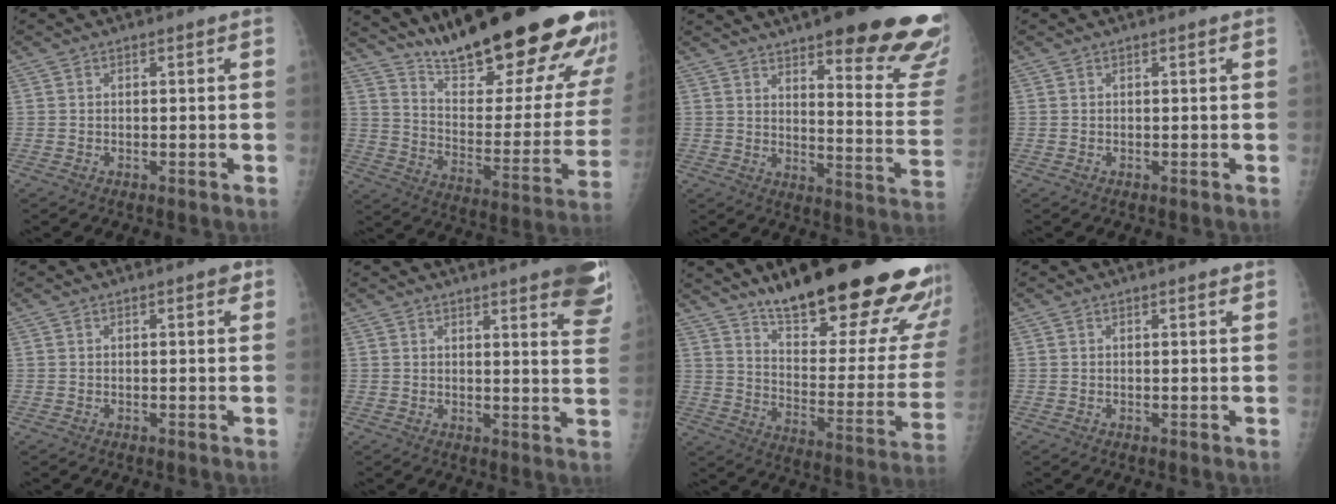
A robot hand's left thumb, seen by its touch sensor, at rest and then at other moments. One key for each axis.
{"total": 31.4, "fx": 23.6, "fy": 6.8, "fz": 19.6, "tx": -0.261, "ty": -0.118, "tz": 0.344}
{"total": 26.3, "fx": 18.1, "fy": 5.7, "fz": 18.2, "tx": -0.191, "ty": -0.088, "tz": 0.230}
{"total": 0.0}
{"total": 1.6, "fx": 0.9, "fy": 0.5, "fz": 1.2, "tx": -0.013, "ty": -0.001, "tz": 0.010}
{"total": 14.8, "fx": 9.9, "fy": 2.6, "fz": 10.6, "tx": -0.106, "ty": -0.044, "tz": 0.104}
{"total": 31.8, "fx": 22.4, "fy": 7.5, "fz": 21.3, "tx": -0.240, "ty": -0.104, "tz": 0.321}
{"total": 1.3, "fx": 1.0, "fy": 0.2, "fz": 0.8, "tx": -0.008, "ty": -0.002, "tz": 0.013}